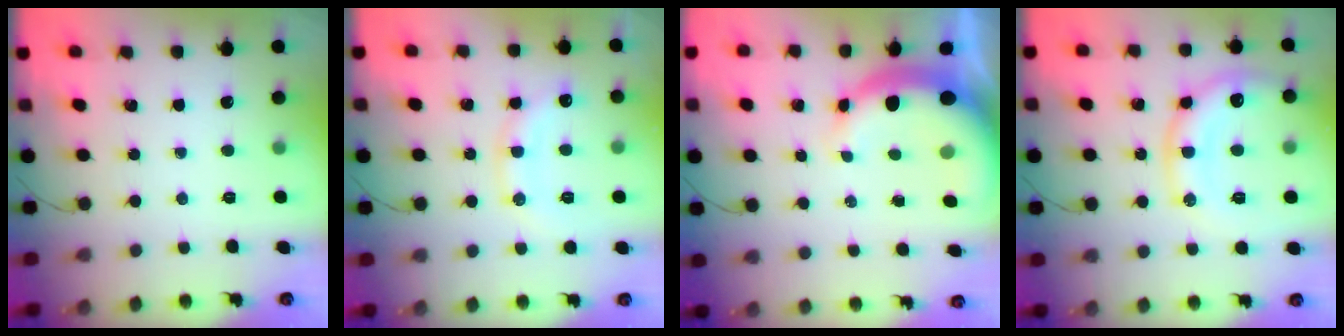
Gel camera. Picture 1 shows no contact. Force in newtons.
{"total": 11.2, "press": 11.2, "slide": 0.2}
{"total": 10.9, "press": 10.8, "slide": 1.8}
{"total": 13.8, "press": 13.7, "slide": 1.5}